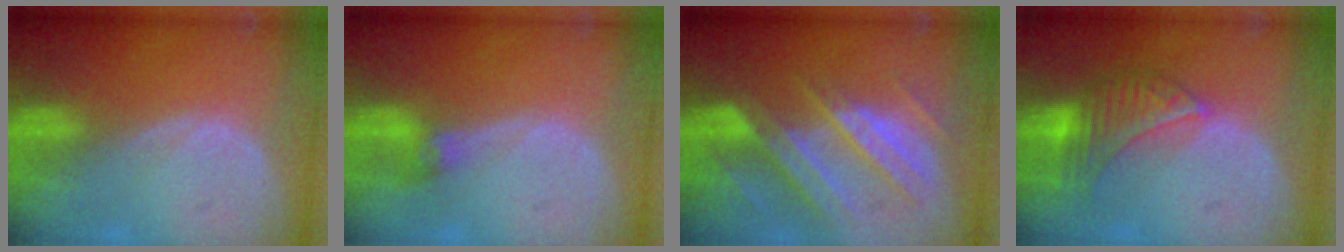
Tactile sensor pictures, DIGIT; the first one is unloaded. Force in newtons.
{"total": 3.0, "press": 2.6, "slide": 1.4}
{"total": 10.4, "press": 9.2, "slide": 4.8}
{"total": 7.6, "press": 7.0, "slide": 2.9}